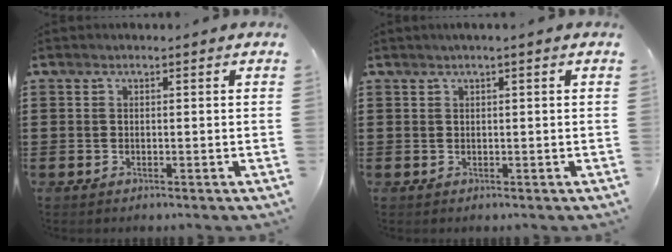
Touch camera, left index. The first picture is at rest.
{"total": 0.8, "force": [0.4, -0.1, 0.7], "torque": [-0.010, -0.002, 0.007]}